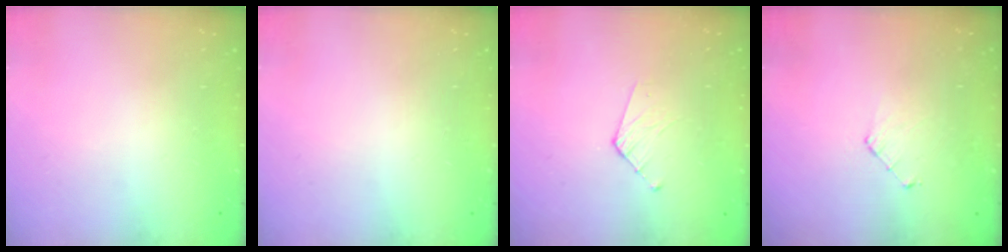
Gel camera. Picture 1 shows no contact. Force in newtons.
{"total": 0.0}
{"total": 3.5, "press": 3.5, "slide": 0.3}
{"total": 4.3, "press": 4.3, "slide": 0.4}